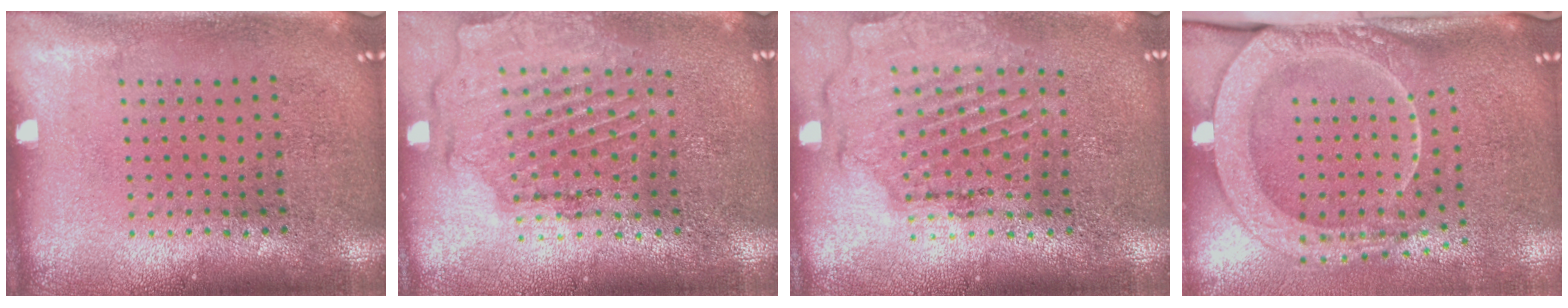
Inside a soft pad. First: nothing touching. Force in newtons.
{"total": 1.8, "press": 1.7, "slide": 0.6}
{"total": 1.6, "press": 1.6, "slide": 0.5}
{"total": 2.7, "press": 2.1, "slide": 1.7}